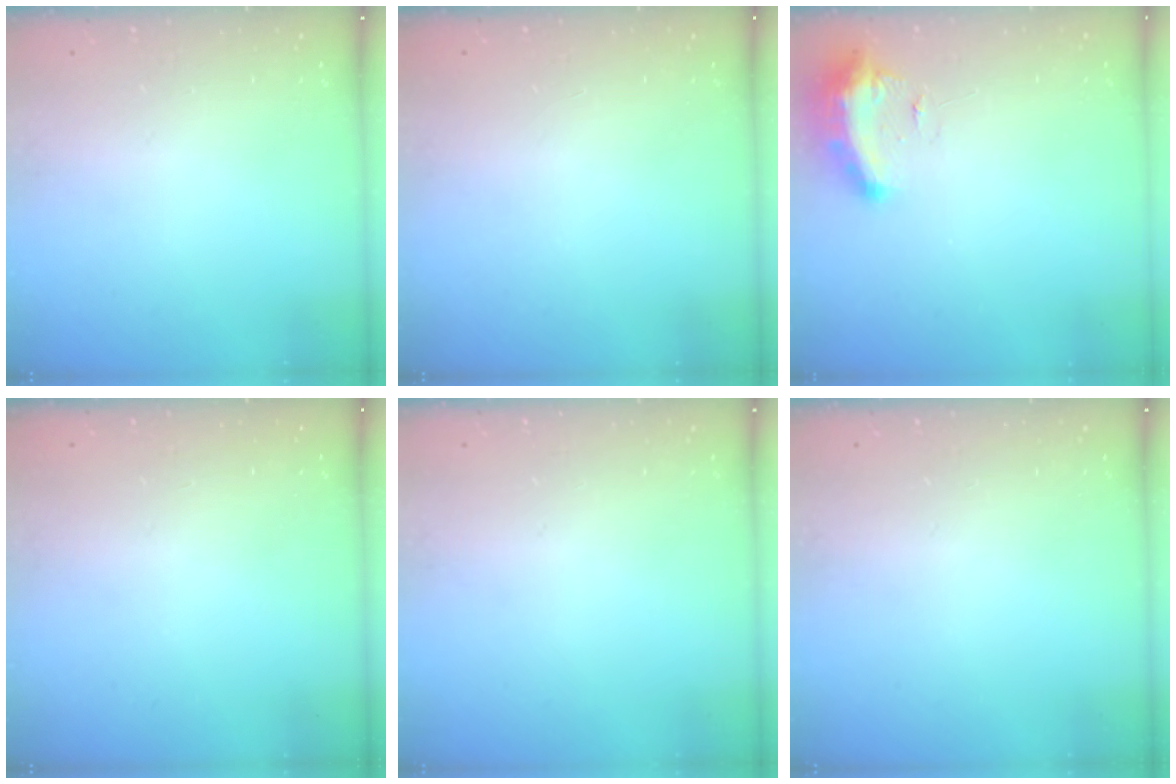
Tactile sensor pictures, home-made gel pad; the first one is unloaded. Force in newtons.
{"total": 0.0}
{"total": 9.8, "press": 9.8, "slide": 0.5}
{"total": 0.0}
{"total": 0.0}
{"total": 0.0}